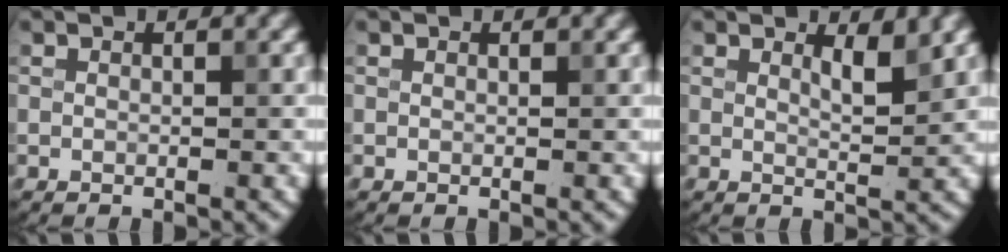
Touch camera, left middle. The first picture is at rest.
{"total": 0.0}
{"total": 1.9, "force": [1.3, 0.4, 1.4], "torque": [-0.018, -0.005, 0.020]}